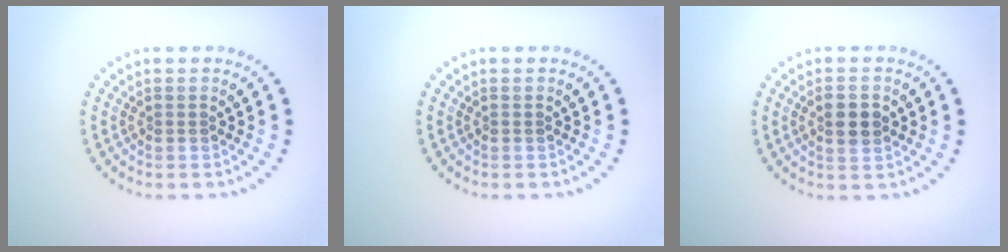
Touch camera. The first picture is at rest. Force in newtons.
{"total": 0.0}
{"total": 2.3, "press": 2.3, "slide": 0.2}